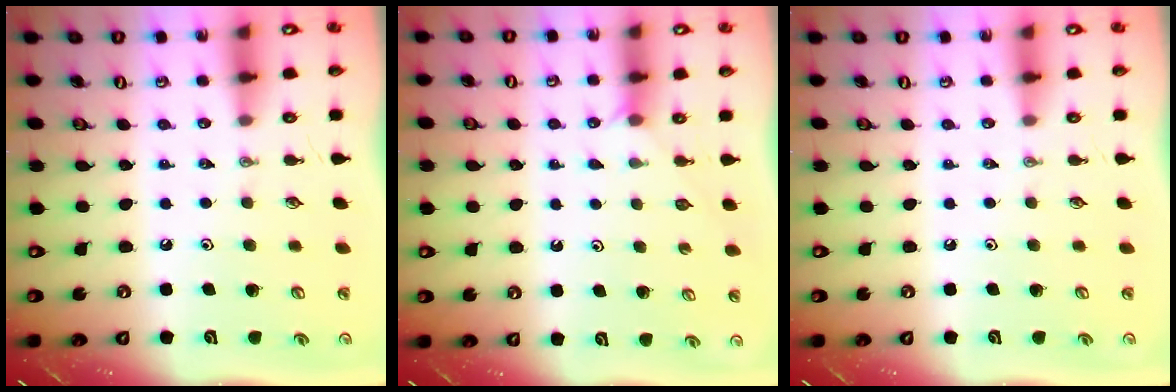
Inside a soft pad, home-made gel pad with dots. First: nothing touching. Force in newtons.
{"total": 2.6, "press": 2.6, "slide": 0.3}
{"total": 0.0}